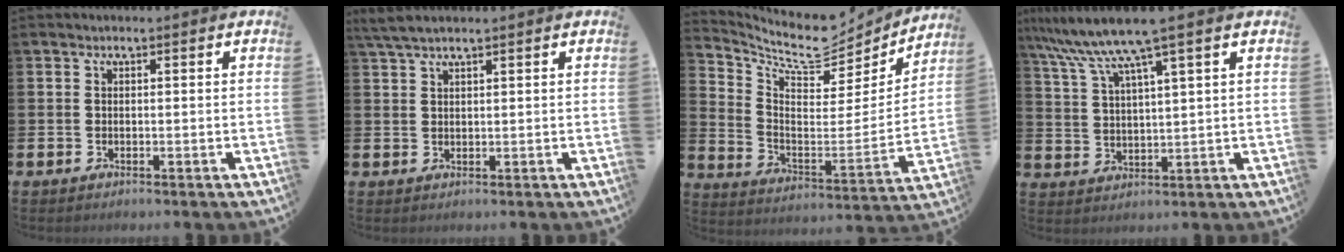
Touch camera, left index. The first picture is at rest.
{"total": 2.6, "force": [2.1, 0.4, 1.4], "torque": [-0.037, 0.004, 0.041]}
{"total": 8.5, "force": [7.2, 3.1, 3.4], "torque": [-0.081, -0.061, 0.116]}
{"total": 8.5, "force": [6.7, 0.3, 5.2], "torque": [-0.124, -0.021, 0.117]}